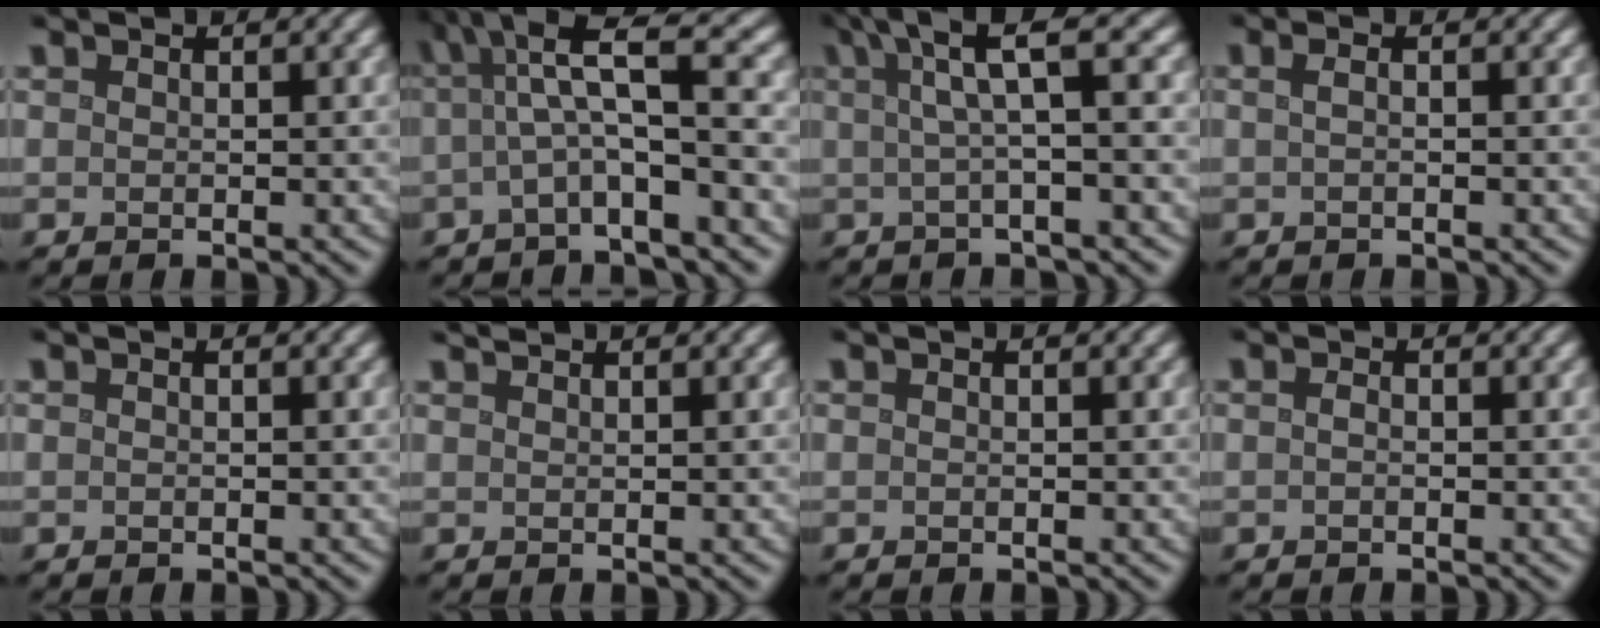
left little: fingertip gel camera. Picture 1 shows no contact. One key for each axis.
{"total": 6.0, "fx": 0.2, "fy": 1.1, "fz": 5.9, "tx": -0.095, "ty": 0.015, "tz": -0.008}
{"total": 5.3, "fx": 1.9, "fy": 0.9, "fz": 4.9, "tx": -0.075, "ty": 0.020, "tz": 0.030}
{"total": 1.7, "fx": 0.3, "fy": 0.7, "fz": 1.5, "tx": -0.019, "ty": -0.002, "tz": -0.011}
{"total": 0.0}
{"total": 1.0, "fx": 0.9, "fy": 0.2, "fz": 0.4, "tx": -0.002, "ty": 0.001, "tz": 0.011}
{"total": 0.0}
{"total": 0.6, "fx": -0.2, "fy": 0.3, "fz": 0.5, "tx": -0.012, "ty": 0.000, "tz": -0.004}